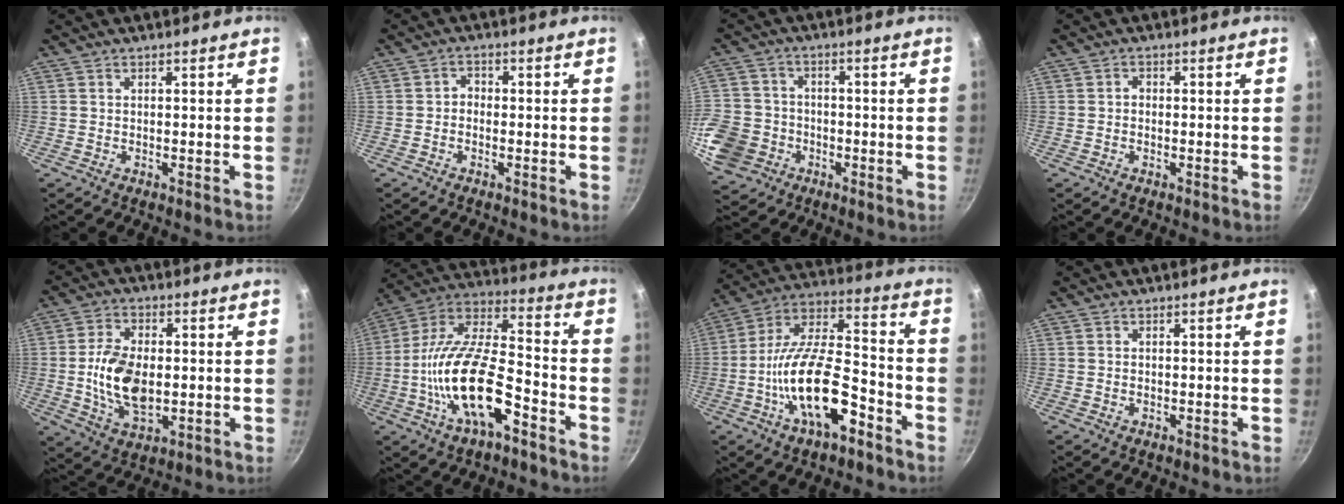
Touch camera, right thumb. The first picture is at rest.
{"total": 1.9, "force": [-0.6, 1.5, 0.9], "torque": [-0.008, 0.012, -0.016]}
{"total": 14.6, "force": [-4.9, 12.2, 6.3], "torque": [-0.143, 0.035, -0.097]}
{"total": 1.0, "force": [-0.2, 0.9, 0.5], "torque": [-0.010, 0.006, -0.005]}
{"total": 11.8, "force": [-0.5, 7.0, 9.5], "torque": [-0.169, 0.000, -0.009]}
{"total": 20.1, "force": [-7.6, 8.2, 16.7], "torque": [-0.301, 0.049, -0.157]}
{"total": 18.9, "force": [-7.8, 7.8, 15.3], "torque": [-0.254, 0.053, -0.151]}
{"total": 0.0}